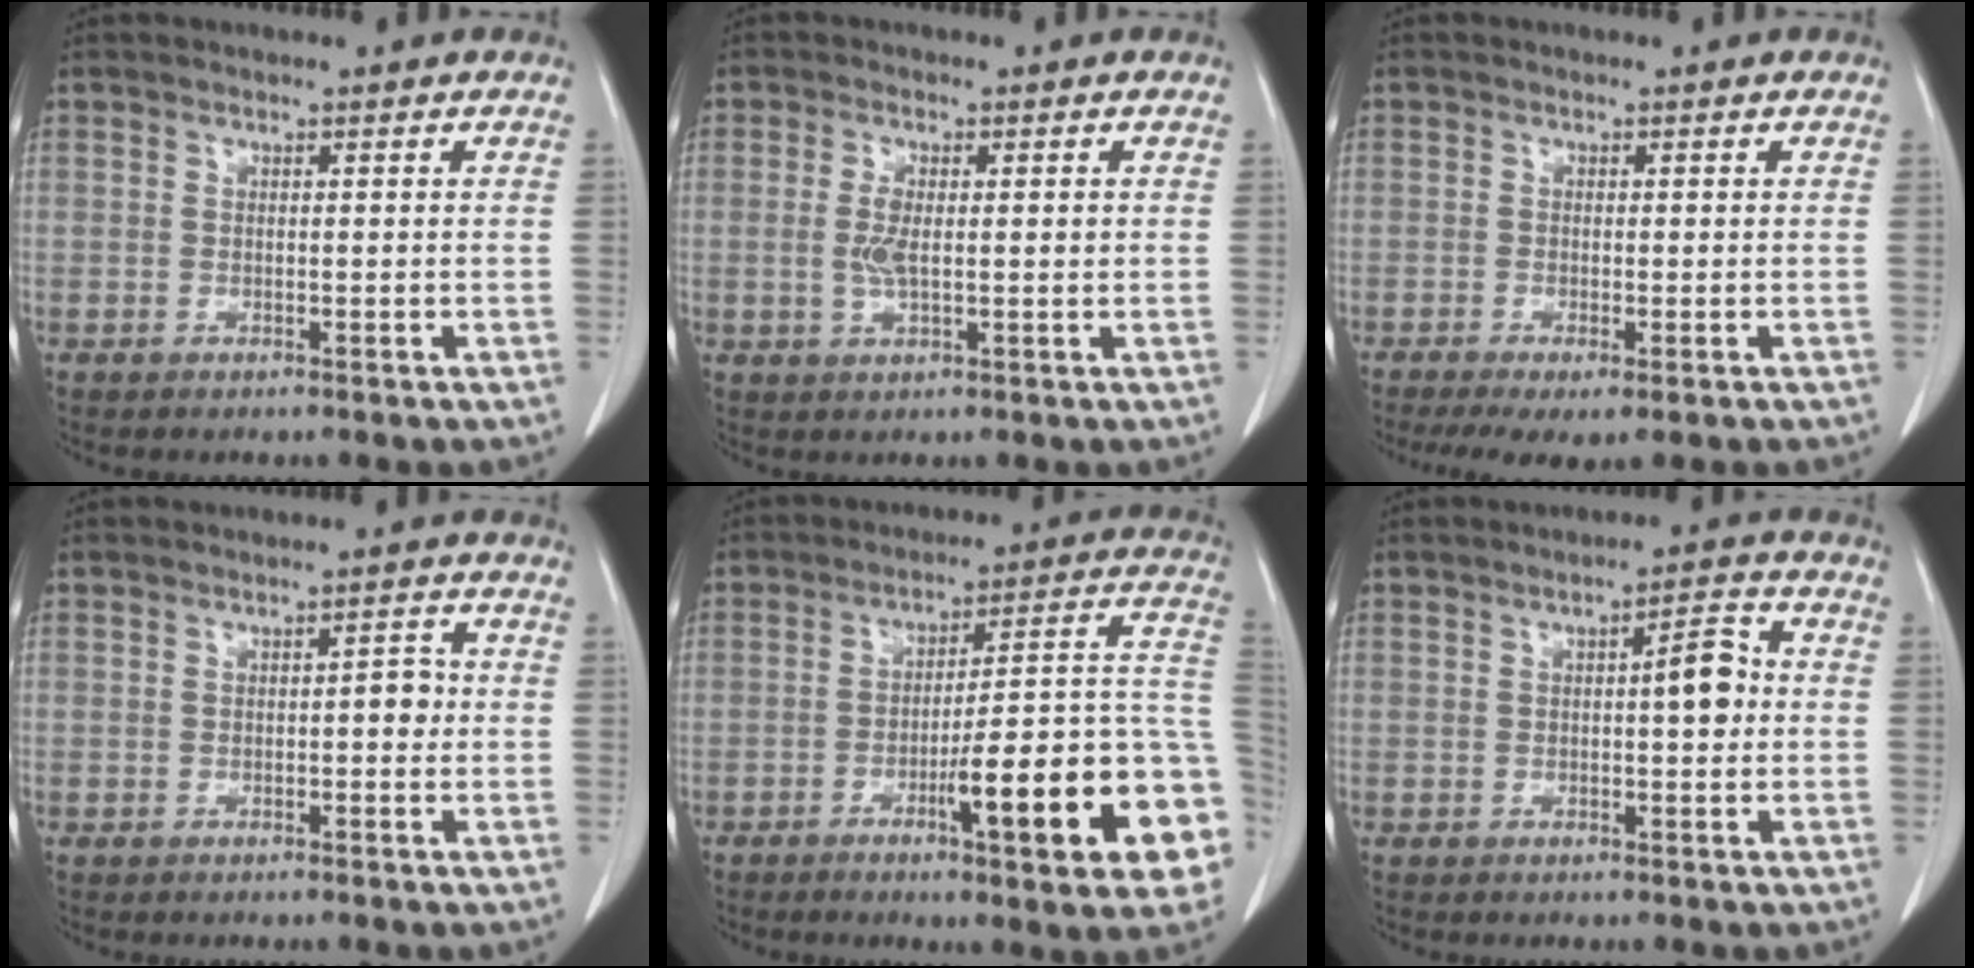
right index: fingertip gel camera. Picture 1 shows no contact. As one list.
[{"total": 4.2, "force": [0.1, 1.5, 3.9], "torque": [-0.081, 0.001, 0.004]}, {"total": 5.5, "force": [-3.5, 1.3, 4.0], "torque": [-0.065, -0.018, -0.057]}, {"total": 2.5, "force": [-0.2, 1.0, 2.3], "torque": [-0.026, 0.007, -0.004]}, {"total": 19.2, "force": [-6.6, 2.2, 17.9], "torque": [-0.171, 0.021, -0.090]}, {"total": 4.9, "force": [0.2, 1.2, 4.8], "torque": [-0.066, 0.011, -0.001]}]